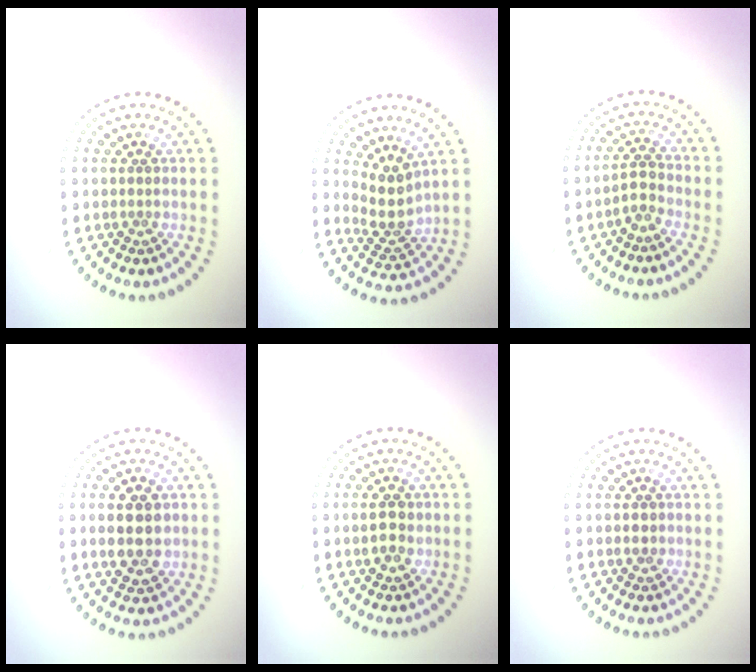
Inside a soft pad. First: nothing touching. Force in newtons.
{"total": 3.3, "press": 2.6, "slide": 2.0}
{"total": 1.8, "press": 1.5, "slide": 1.0}
{"total": 4.4, "press": 4.3, "slide": 0.3}
{"total": 2.6, "press": 2.6, "slide": 0.2}
{"total": 1.5, "press": 1.5, "slide": 0.1}